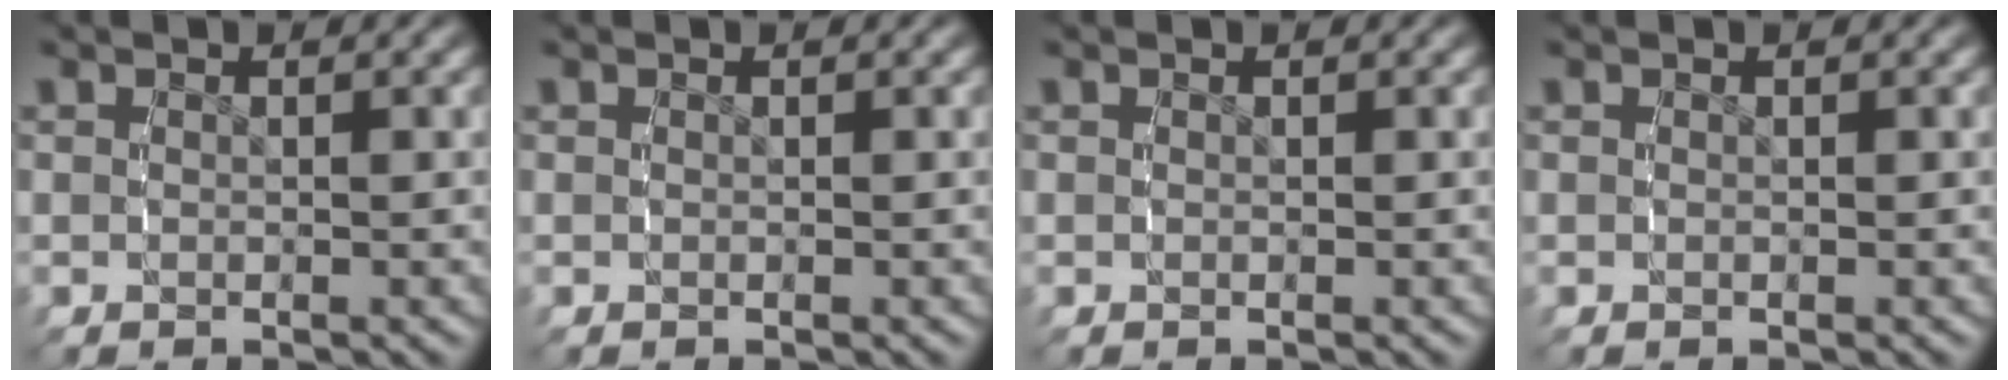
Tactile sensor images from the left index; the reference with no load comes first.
{"total": 0.0}
{"total": 0.0}
{"total": 0.0}